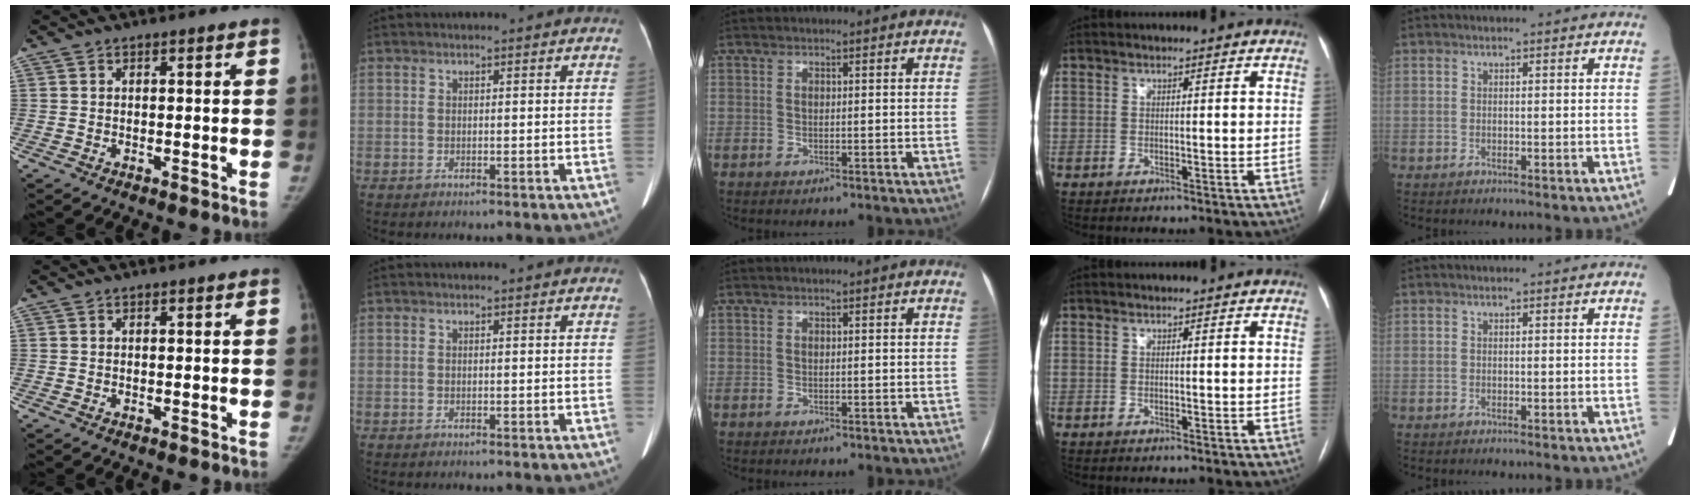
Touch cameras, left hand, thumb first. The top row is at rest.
{}